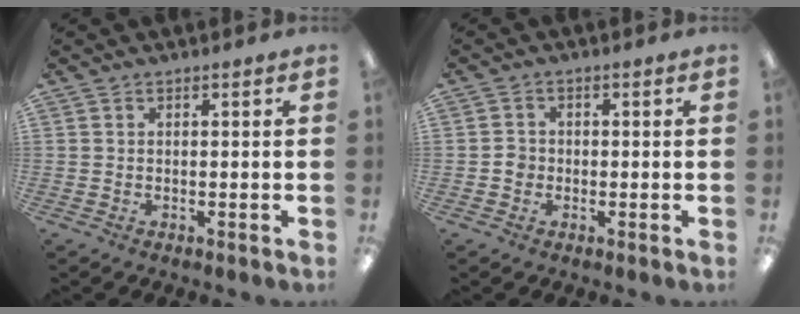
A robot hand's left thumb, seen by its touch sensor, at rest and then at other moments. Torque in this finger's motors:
{"motor_torque": [-0.11, 0.09, 0.05, -0.13, 0.01]}